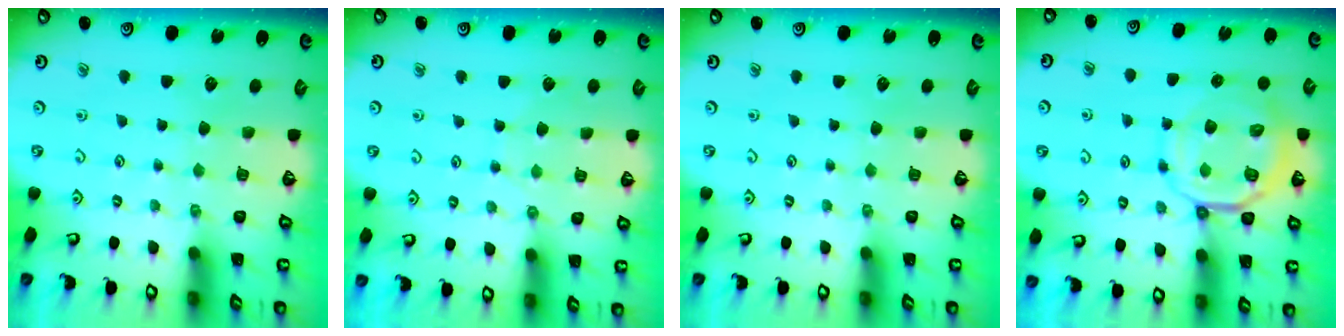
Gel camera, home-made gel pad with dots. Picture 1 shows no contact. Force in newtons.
{"total": 4.3, "press": 4.3, "slide": 0.5}
{"total": 0.0}
{"total": 10.9, "press": 10.7, "slide": 2.1}